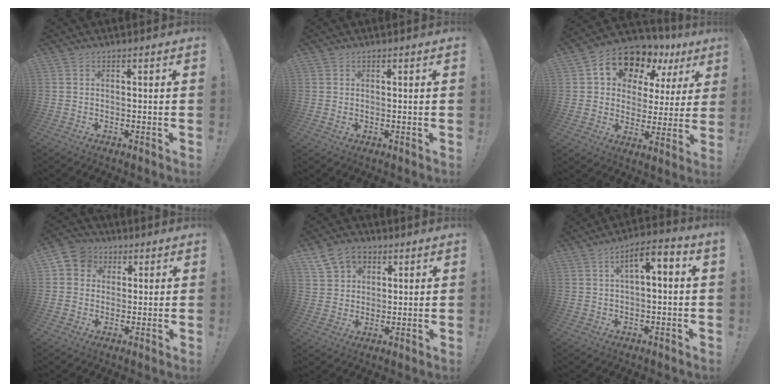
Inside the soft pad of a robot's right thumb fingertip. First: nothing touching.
{"total": 0.7, "force": [0.4, 0.4, 0.3], "torque": [0.005, -0.004, 0.005]}
{"total": 13.5, "force": [9.7, 7.8, 5.3], "torque": [-0.085, -0.073, 0.173]}
{"total": 7.2, "force": [1.9, 6.7, 2.1], "torque": [-0.022, -0.002, 0.037]}
{"total": 10.9, "force": [5.8, 8.2, 4.1], "torque": [-0.063, -0.020, 0.115]}
{"total": 6.1, "force": [1.1, 1.8, 5.8], "torque": [-0.092, 0.001, 0.013]}